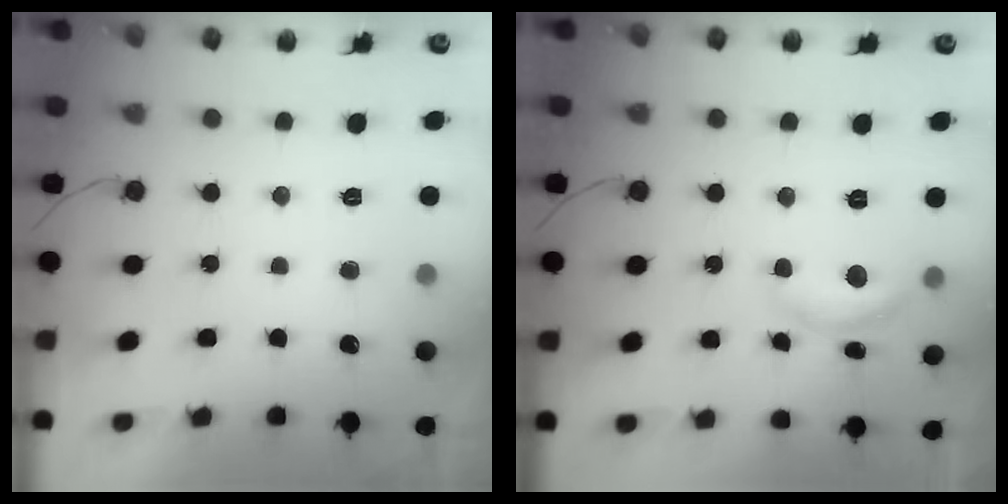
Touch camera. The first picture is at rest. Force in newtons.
{"total": 11.3, "press": 11.3, "slide": 0.7}